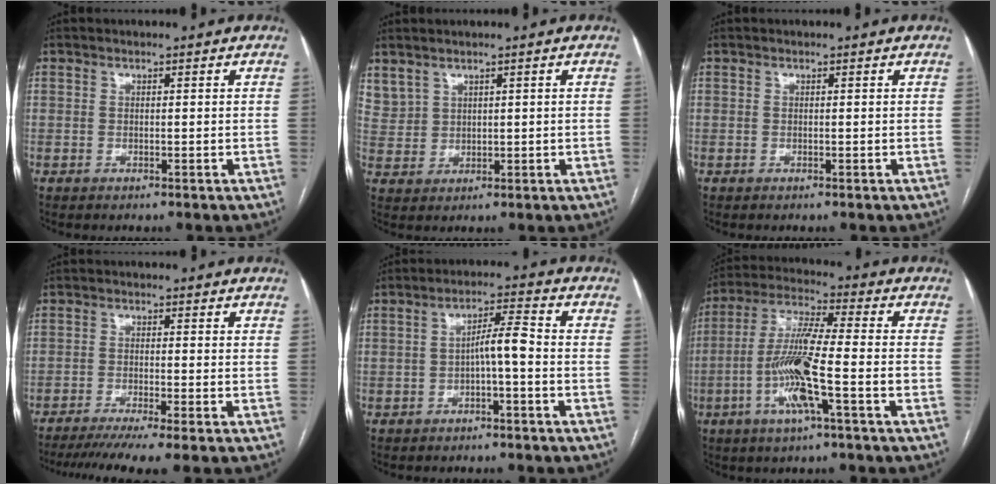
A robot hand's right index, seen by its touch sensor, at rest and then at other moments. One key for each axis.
{"total": 4.9, "fx": 3.5, "fy": 3.1, "fz": 1.5, "tx": -0.041, "ty": 0.011, "tz": 0.087}
{"total": 0.0}
{"total": 9.0, "fx": -7.3, "fy": -1.1, "fz": 5.2, "tx": -0.066, "ty": -0.021, "tz": -0.113}
{"total": 4.5, "fx": -1.1, "fy": 0.4, "fz": 4.3, "tx": -0.069, "ty": 0.017, "tz": -0.016}
{"total": 12.2, "fx": -3.8, "fy": 0.5, "fz": 11.6, "tx": -0.233, "ty": -0.001, "tz": -0.077}